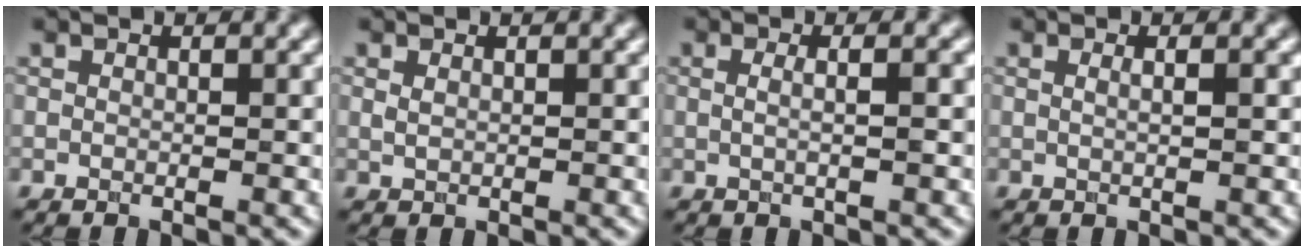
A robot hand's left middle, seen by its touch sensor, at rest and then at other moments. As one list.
[{"total": 0.7, "force": [0.3, 0.3, 0.5], "torque": [-0.014, 0.000, 0.008]}, {"total": 3.0, "force": [0.7, 1.3, 2.6], "torque": [-0.020, 0.006, -0.012]}, {"total": 1.8, "force": [0.5, 0.7, 1.6], "torque": [-0.010, -0.002, -0.007]}]